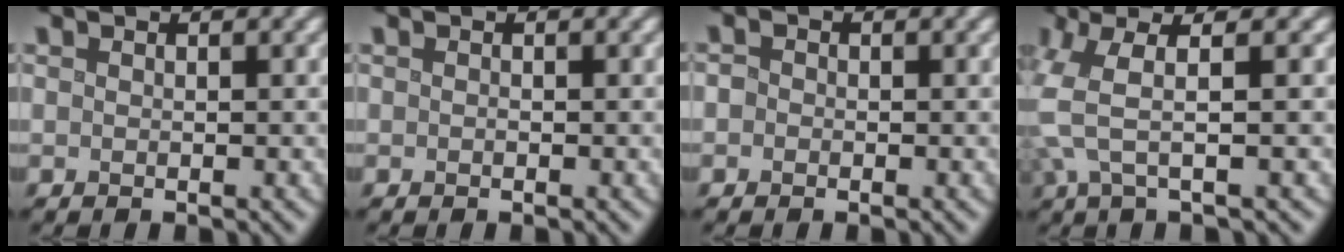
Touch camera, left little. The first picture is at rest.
{"total": 0.0}
{"total": 0.7, "force": [-0.3, 0.6, 0.3], "torque": [-0.004, -0.003, -0.008]}
{"total": 4.6, "force": [0.8, 0.8, 4.5], "torque": [-0.106, 0.003, 0.012]}